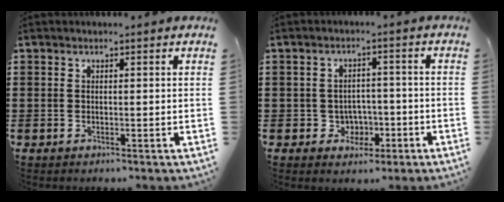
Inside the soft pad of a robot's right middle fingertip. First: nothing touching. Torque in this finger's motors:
{"motor_torque": [-0.25, -0.03, 0.03, 0.04]}